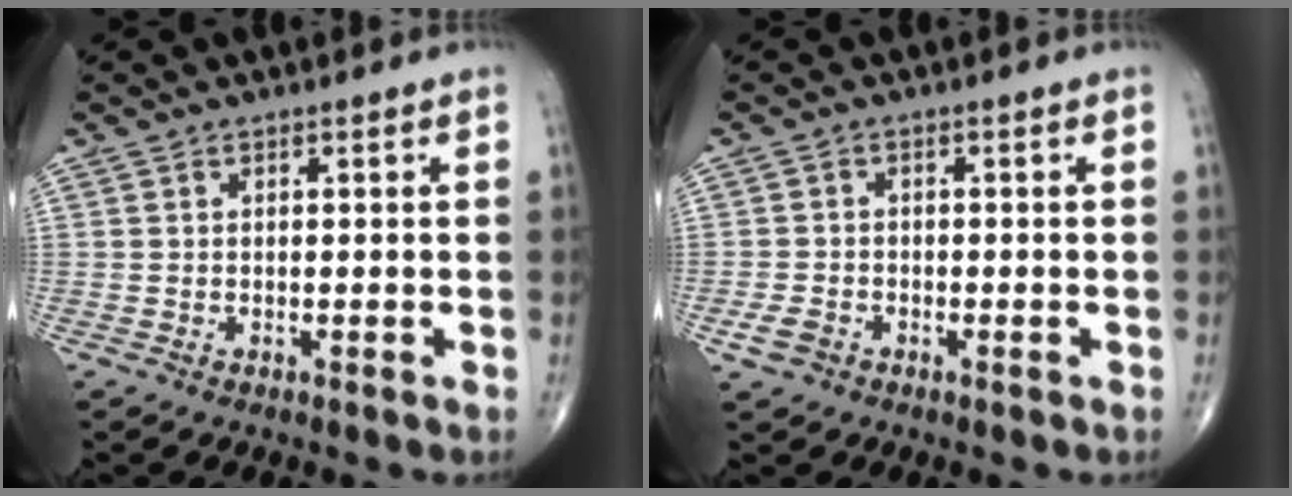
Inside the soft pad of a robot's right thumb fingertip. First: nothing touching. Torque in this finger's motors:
{"motor_torque": [-0.25, 0.75, 0.09, -0.18, 0.00]}